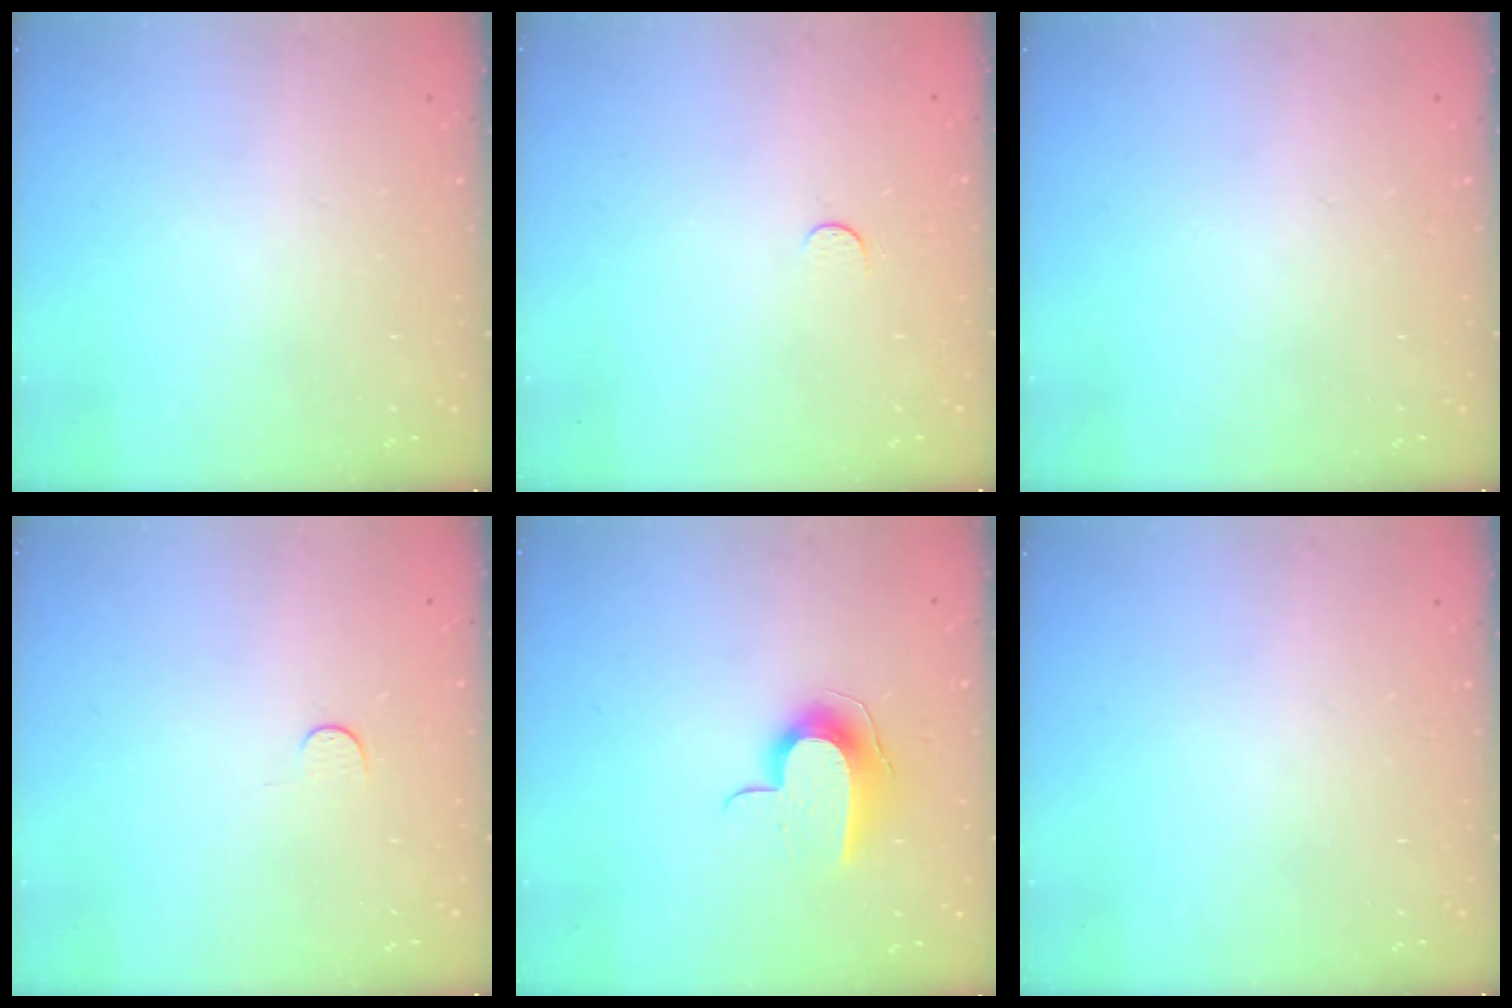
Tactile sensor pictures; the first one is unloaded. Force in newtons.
{"total": 3.1, "press": 3.1, "slide": 0.4}
{"total": 0.0}
{"total": 2.8, "press": 2.8, "slide": 0.4}
{"total": 9.0, "press": 9.0, "slide": 0.5}
{"total": 0.0}